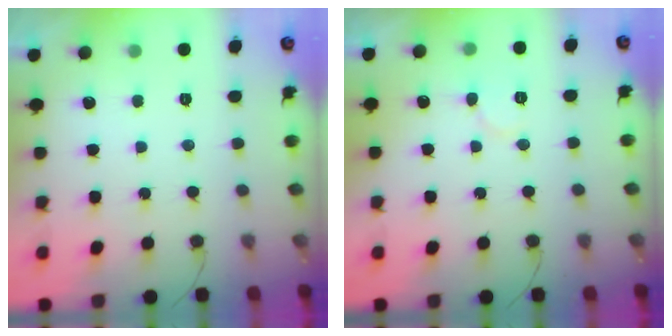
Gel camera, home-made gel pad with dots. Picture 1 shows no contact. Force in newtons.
{"total": 5.9, "press": 5.9, "slide": 0.7}